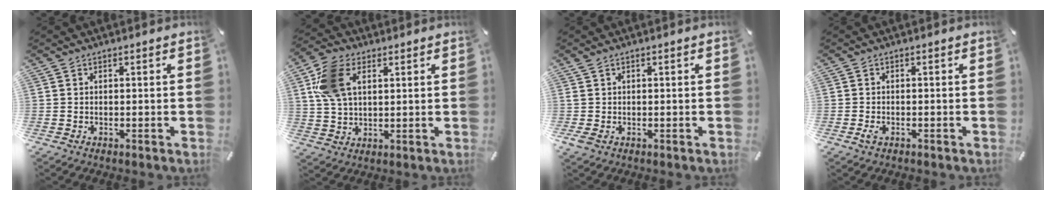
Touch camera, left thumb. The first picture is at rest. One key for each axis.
{"total": 10.9, "fx": 4.0, "fy": 7.1, "fz": 7.2, "tx": -0.175, "ty": 0.006, "tz": 0.076}
{"total": 1.7, "fx": 0.0, "fy": 1.1, "fz": 1.3, "tx": -0.031, "ty": 0.001, "tz": -0.002}
{"total": 1.6, "fx": -0.8, "fy": 0.8, "fz": 1.1, "tx": -0.027, "ty": -0.001, "tz": -0.016}